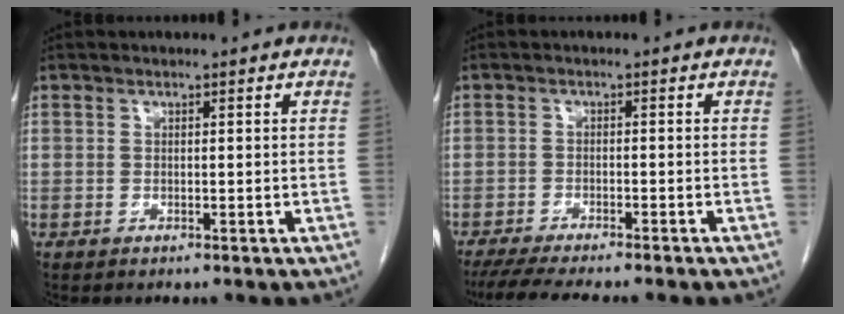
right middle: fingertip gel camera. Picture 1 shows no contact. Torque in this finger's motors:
{"motor_torque": [1.13, -1.01, 0.13, 0.06]}